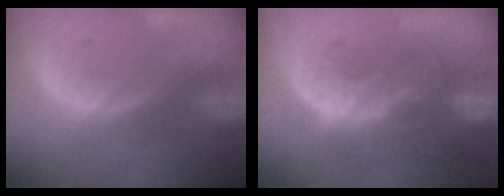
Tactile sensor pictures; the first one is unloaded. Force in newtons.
{"total": 11.1, "press": 9.6, "slide": 5.6}